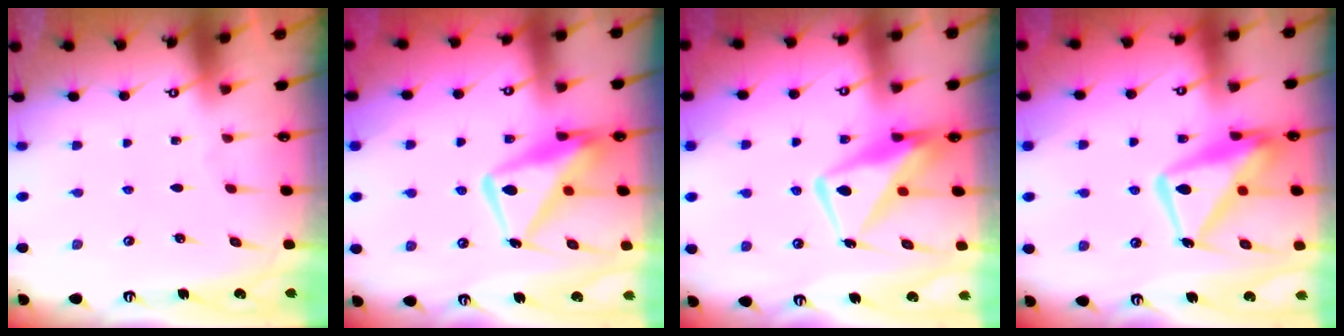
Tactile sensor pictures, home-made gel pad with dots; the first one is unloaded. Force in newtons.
{"total": 15.1, "press": 15.0, "slide": 1.5}
{"total": 11.9, "press": 11.9, "slide": 1.1}
{"total": 15.0, "press": 14.9, "slide": 1.6}